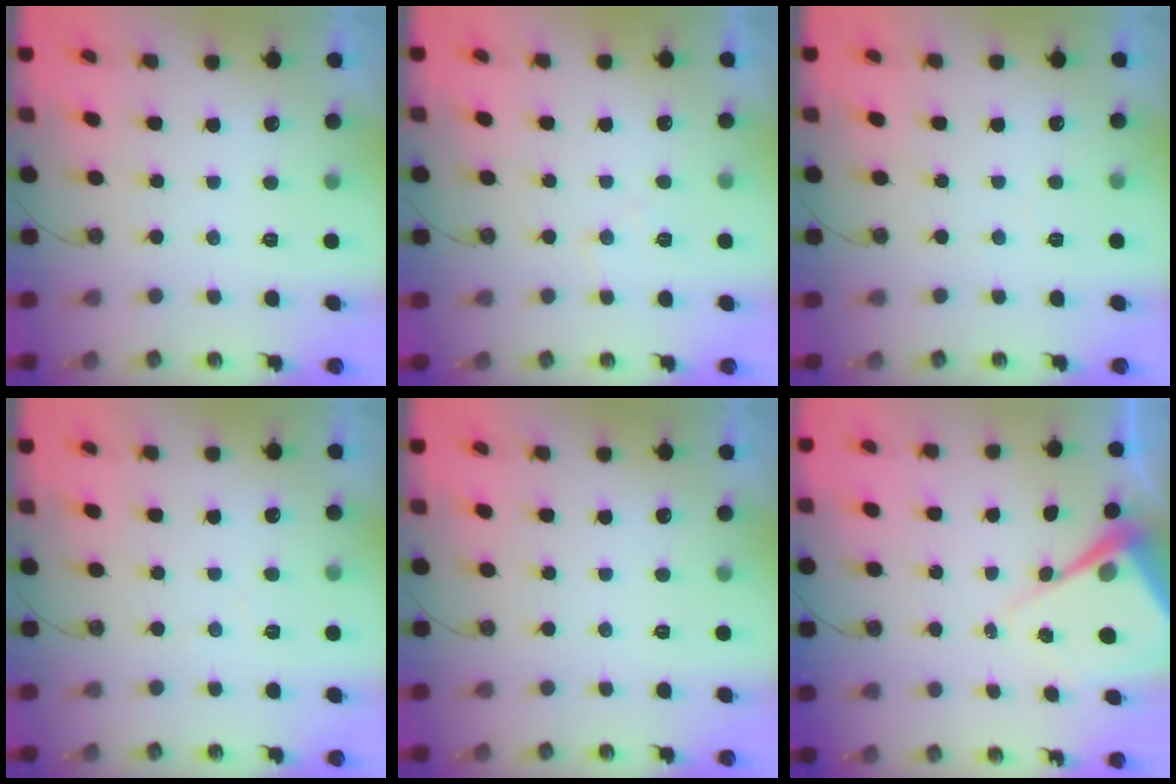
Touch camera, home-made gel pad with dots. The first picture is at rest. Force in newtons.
{"total": 6.9, "press": 6.8, "slide": 1.0}
{"total": 2.8, "press": 2.8, "slide": 0.5}
{"total": 2.9, "press": 2.9, "slide": 0.5}
{"total": 0.0}
{"total": 8.5, "press": 8.5, "slide": 0.6}